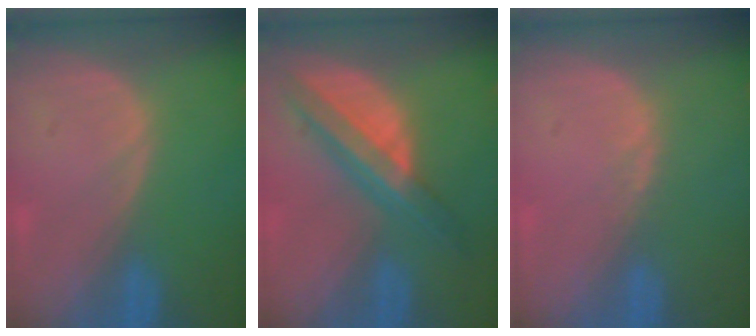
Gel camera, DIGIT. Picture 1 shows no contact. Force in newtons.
{"total": 8.0, "press": 6.7, "slide": 4.3}
{"total": 0.8, "press": 0.8, "slide": 0.3}